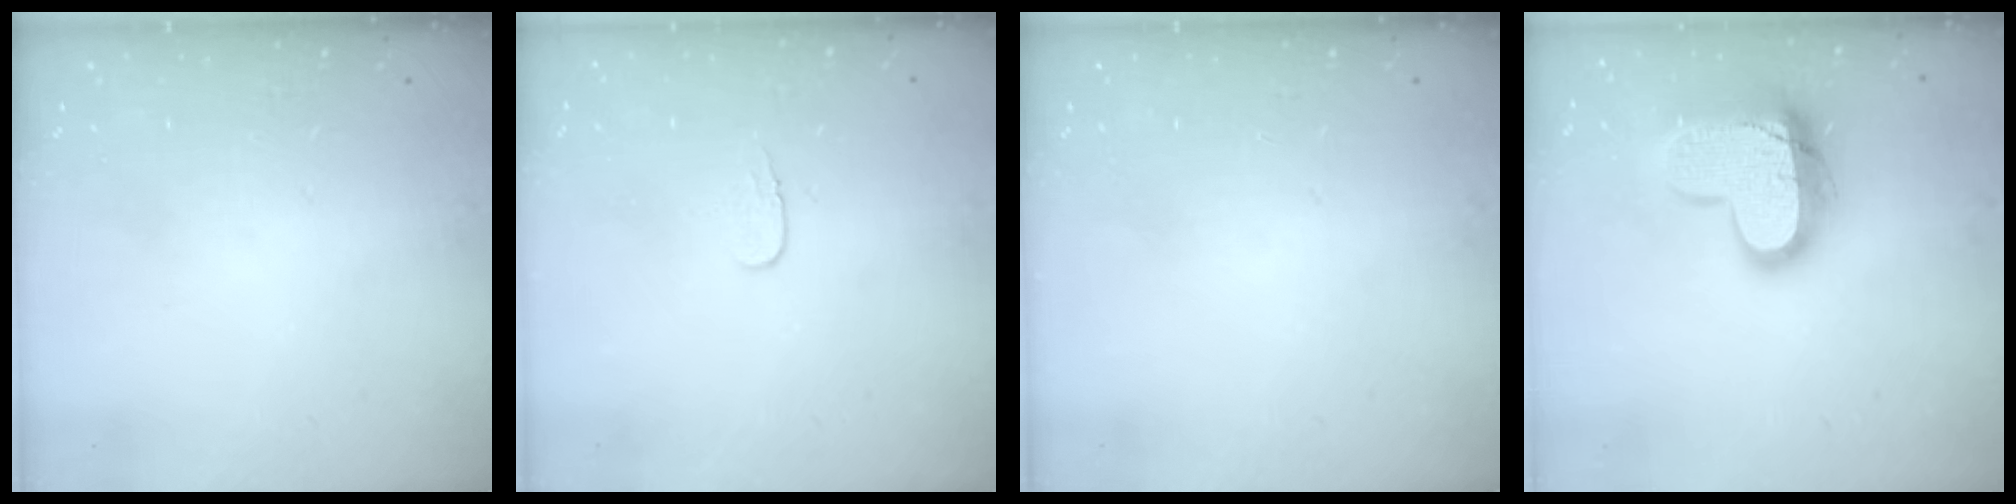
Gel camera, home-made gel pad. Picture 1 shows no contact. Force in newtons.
{"total": 3.8, "press": 3.8, "slide": 0.4}
{"total": 0.0}
{"total": 17.0, "press": 16.9, "slide": 1.1}